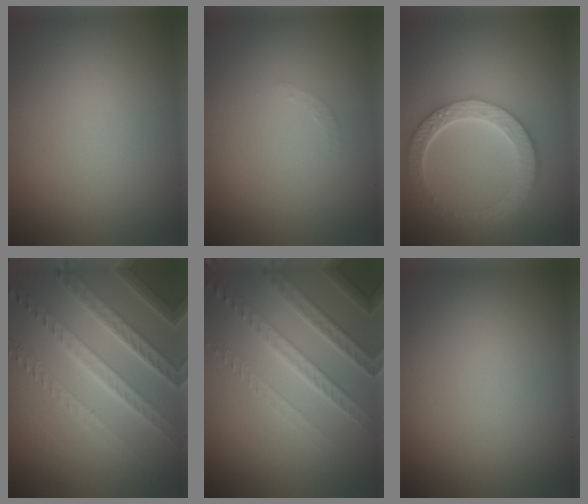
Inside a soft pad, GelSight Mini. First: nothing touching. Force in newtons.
{"total": 0.7, "press": 0.7, "slide": 0.1}
{"total": 5.7, "press": 4.3, "slide": 3.7}
{"total": 7.5, "press": 5.3, "slide": 5.3}
{"total": 3.9, "press": 3.7, "slide": 1.0}
{"total": 0.0}